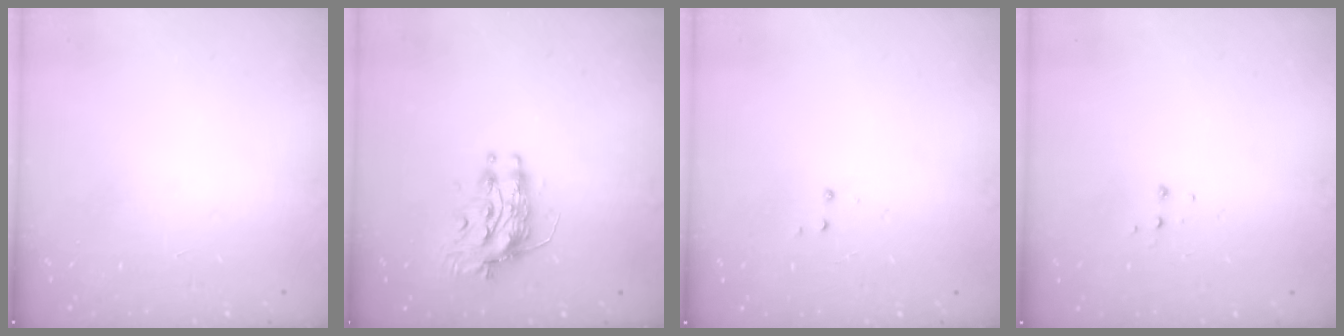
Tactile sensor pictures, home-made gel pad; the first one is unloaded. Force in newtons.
{"total": 9.2, "press": 9.2, "slide": 0.7}
{"total": 2.9, "press": 2.8, "slide": 0.4}
{"total": 3.7, "press": 3.7, "slide": 0.4}